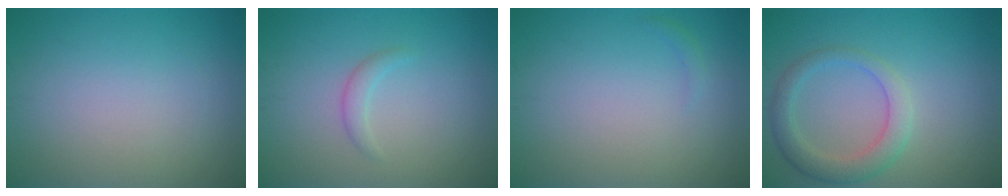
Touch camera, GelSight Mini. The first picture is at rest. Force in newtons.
{"total": 1.2, "press": 1.2, "slide": 0.1}
{"total": 0.6, "press": 0.5, "slide": 0.1}
{"total": 3.6, "press": 3.5, "slide": 0.2}